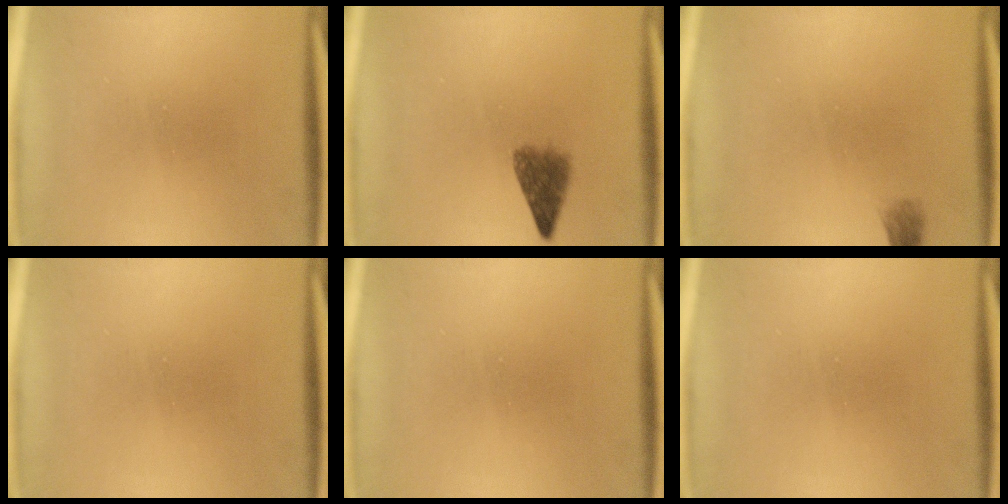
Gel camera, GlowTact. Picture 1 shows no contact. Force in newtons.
{"total": 4.1}
{"total": 1.1}
{"total": 0.0}
{"total": 0.0}
{"total": 0.0}